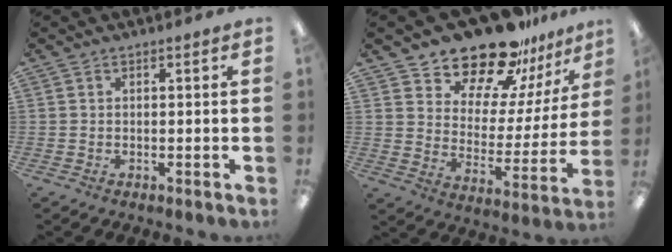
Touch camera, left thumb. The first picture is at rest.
{"total": 18.7, "force": [16.4, 7.2, 5.4], "torque": [-0.098, -0.135, 0.292]}